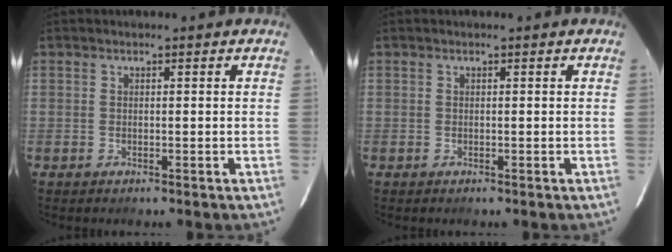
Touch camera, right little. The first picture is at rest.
{"total": 0.0}